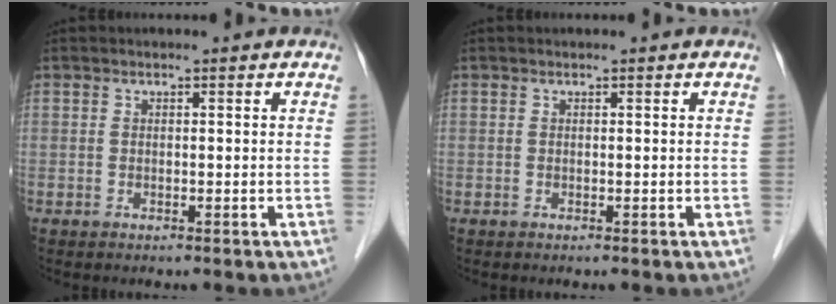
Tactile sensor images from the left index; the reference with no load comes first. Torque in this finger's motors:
{"motor_torque": [0.00, 0.00, -0.01, 0.00]}